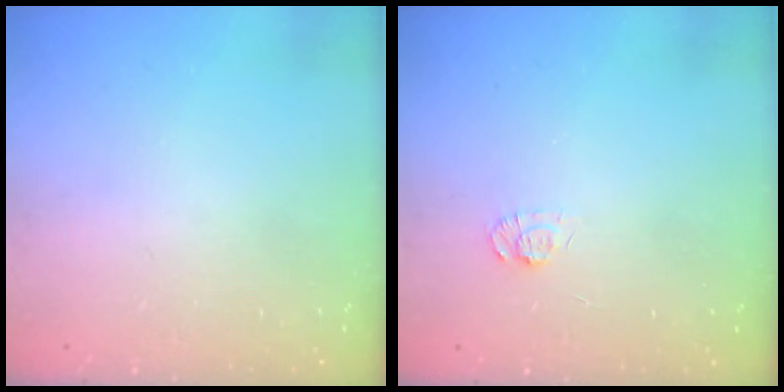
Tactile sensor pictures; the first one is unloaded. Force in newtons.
{"total": 5.5, "press": 5.5, "slide": 0.6}